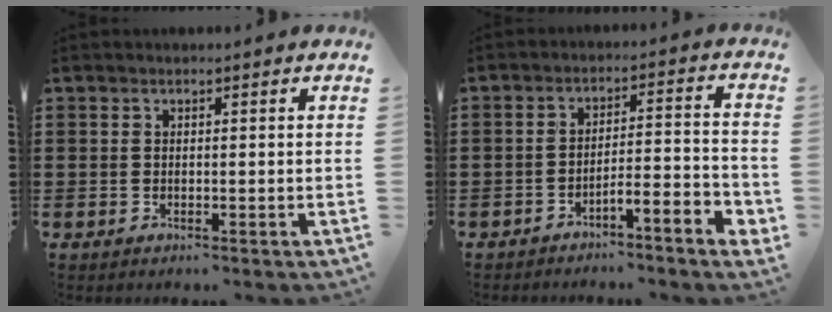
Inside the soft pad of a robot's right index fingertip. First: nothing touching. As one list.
[{"total": 4.5, "force": [-4.2, -0.2, 1.7], "torque": [-0.031, -0.003, -0.085]}]